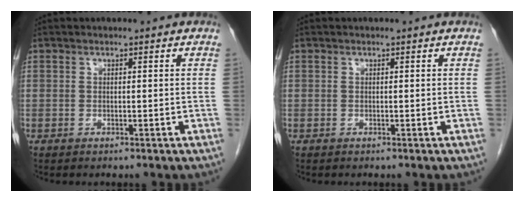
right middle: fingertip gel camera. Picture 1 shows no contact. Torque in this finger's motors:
{"motor_torque": [0.33, -0.12, 0.05, 0.01]}